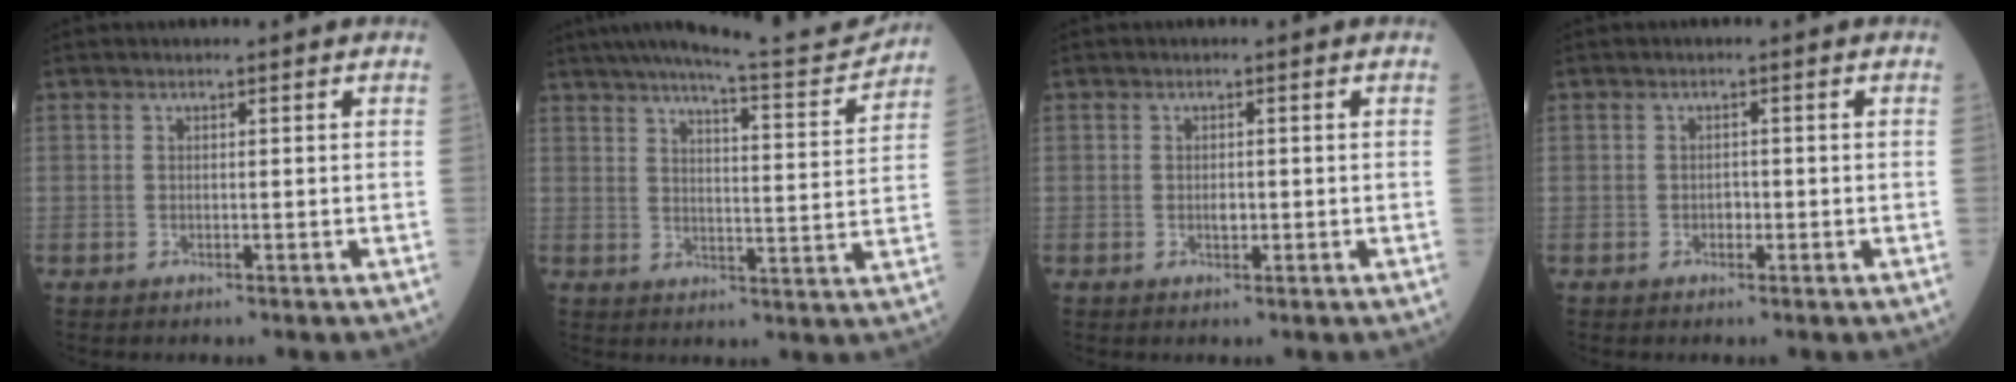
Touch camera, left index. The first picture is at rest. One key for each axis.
{"total": 15.4, "fx": 14.2, "fy": 0.3, "fz": 5.9, "tx": -0.091, "ty": -0.025, "tz": 0.190}
{"total": 1.1, "fx": -0.1, "fy": 0.6, "fz": 0.9, "tx": -0.018, "ty": 0.001, "tz": -0.001}
{"total": 0.0}